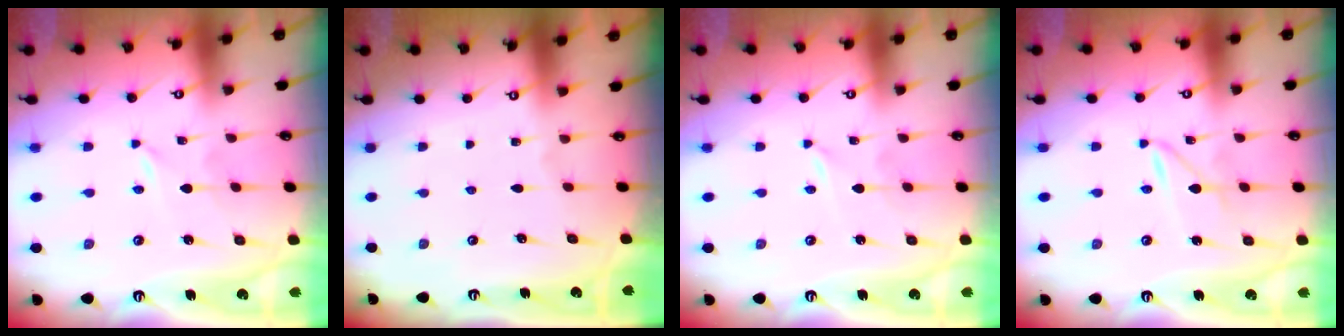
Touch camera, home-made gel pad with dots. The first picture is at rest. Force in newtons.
{"total": 0.0}
{"total": 0.0}
{"total": 1.9, "press": 1.9, "slide": 0.1}